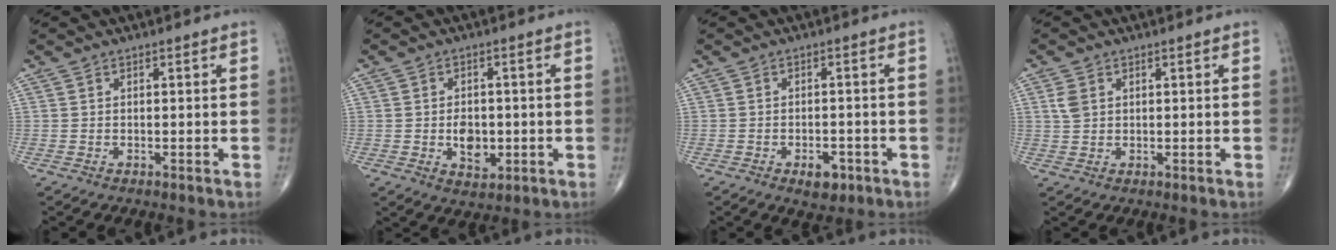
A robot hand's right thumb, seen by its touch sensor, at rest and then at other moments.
{"total": 5.8, "force": [-0.8, 3.9, 4.2], "torque": [-0.048, -0.002, -0.008]}
{"total": 3.9, "force": [-1.9, 2.2, 2.5], "torque": [-0.025, 0.007, -0.024]}
{"total": 2.8, "force": [0.9, 2.0, 1.7], "torque": [-0.033, 0.002, 0.021]}